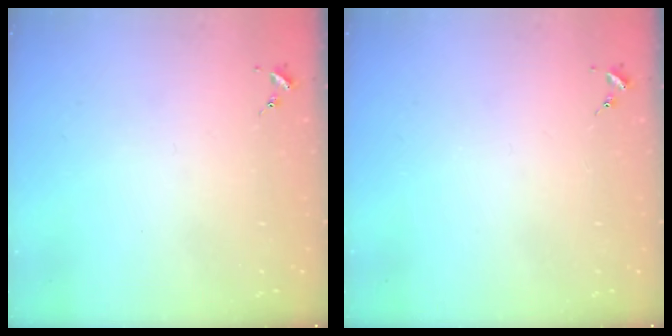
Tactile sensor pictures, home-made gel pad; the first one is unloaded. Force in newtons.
{"total": 0.0}